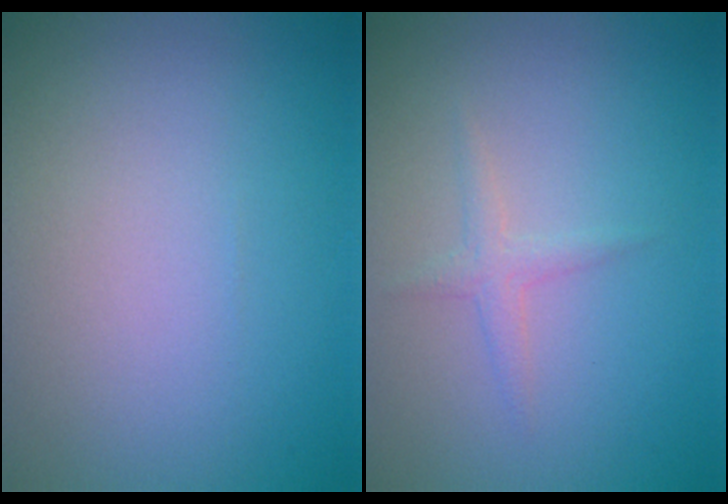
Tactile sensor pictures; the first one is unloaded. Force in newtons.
{"total": 1.2, "press": 1.2, "slide": 0.0}